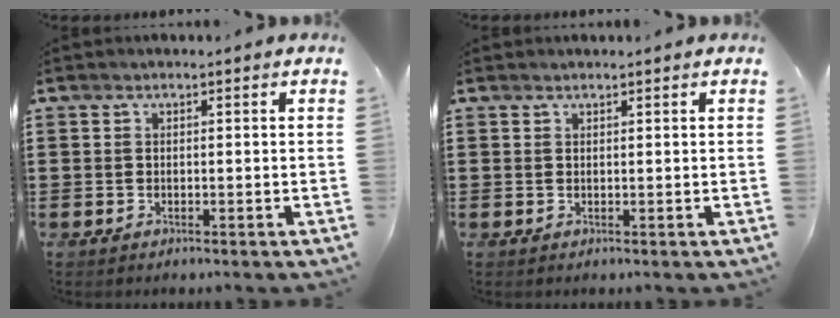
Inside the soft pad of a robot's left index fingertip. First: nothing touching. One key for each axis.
{"total": 0.6, "fx": 0.6, "fy": 0.0, "fz": 0.2, "tx": -0.005, "ty": -0.001, "tz": 0.012}